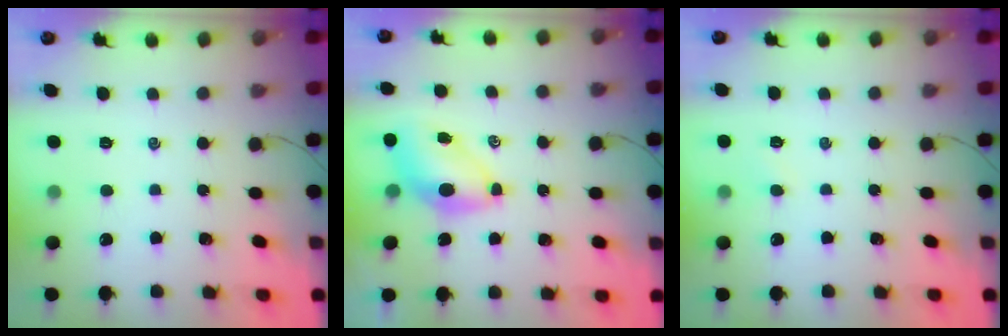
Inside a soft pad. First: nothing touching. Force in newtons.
{"total": 6.7, "press": 6.6, "slide": 1.1}
{"total": 2.5, "press": 2.3, "slide": 0.8}